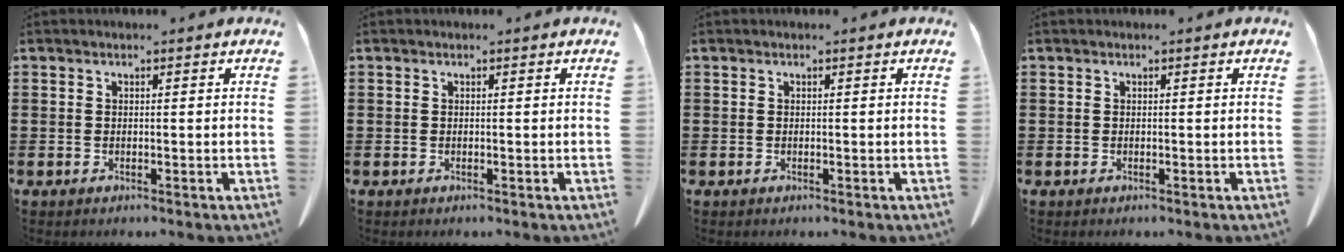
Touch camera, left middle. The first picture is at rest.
{"total": 0.0}
{"total": 0.0}
{"total": 0.0}